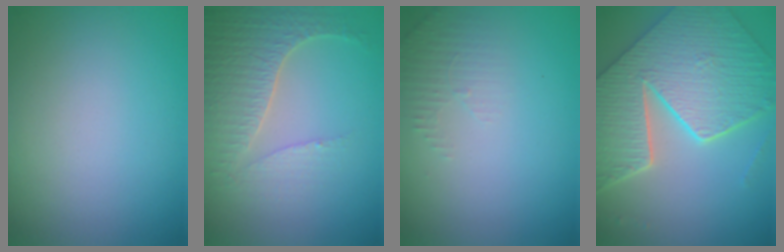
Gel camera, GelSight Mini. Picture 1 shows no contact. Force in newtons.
{"total": 3.9, "press": 3.8, "slide": 0.7}
{"total": 1.5, "press": 1.5, "slide": 0.4}
{"total": 9.3, "press": 6.8, "slide": 6.4}